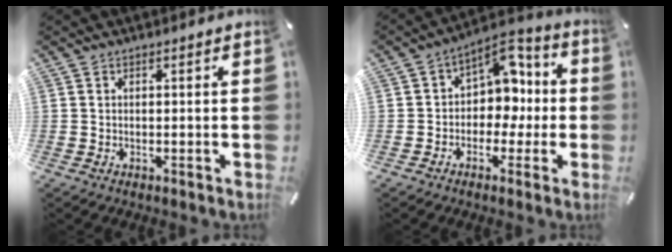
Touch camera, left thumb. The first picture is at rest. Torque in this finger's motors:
{"motor_torque": [0.39, 0.42, 0.41, 0.53, 0.11]}